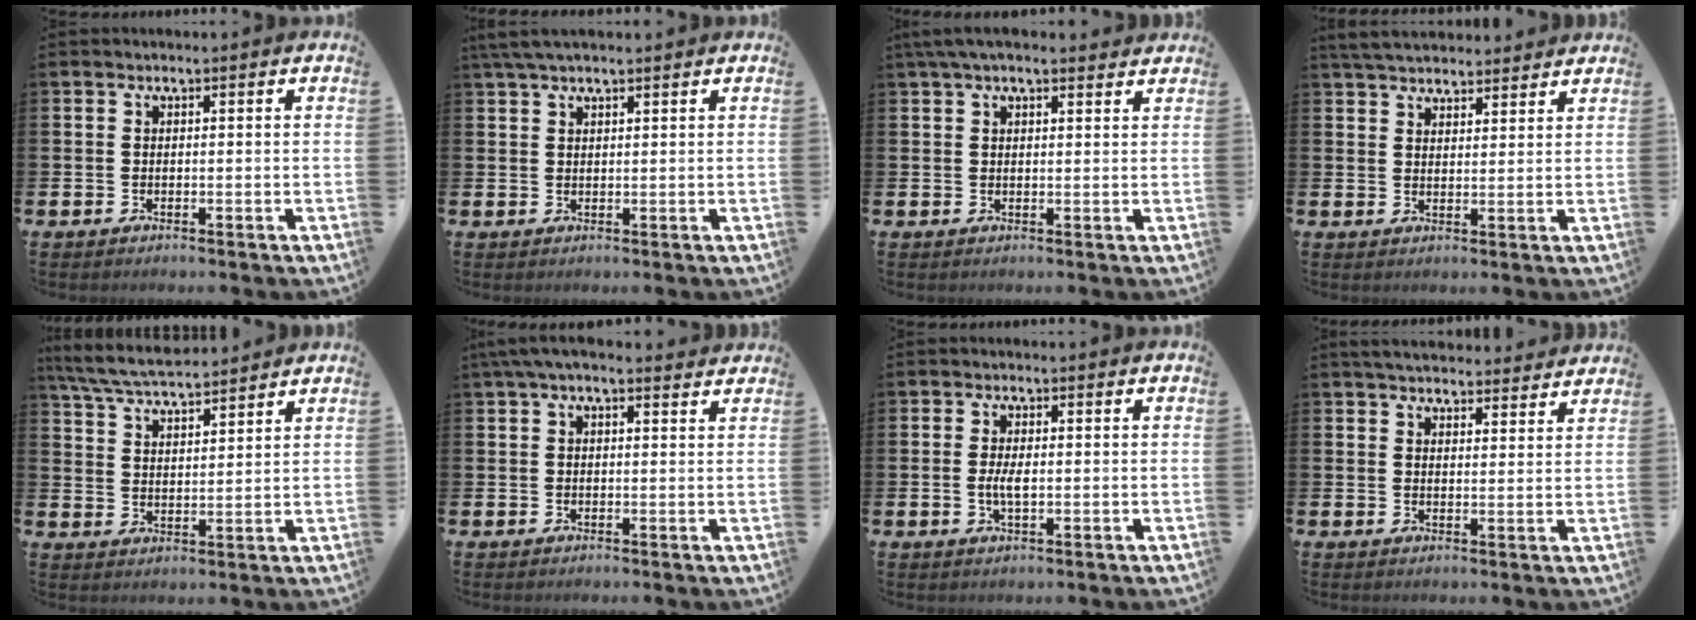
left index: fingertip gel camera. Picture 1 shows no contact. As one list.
[{"total": 3.2, "force": [2.5, 0.8, 1.8], "torque": [-0.033, 0.000, 0.045]}, {"total": 3.5, "force": [2.9, 0.9, 1.7], "torque": [-0.033, -0.005, 0.052]}, {"total": 4.8, "force": [4.6, 1.0, 0.7], "torque": [-0.019, -0.019, 0.084]}, {"total": 6.5, "force": [6.3, 0.8, 1.8], "torque": [-0.056, -0.029, 0.113]}, {"total": 2.9, "force": [2.3, 0.9, 1.7], "torque": [-0.031, -0.002, 0.040]}, {"total": 2.6, "force": [-0.1, 1.0, 2.4], "torque": [-0.039, -0.001, -0.004]}, {"total": 4.5, "force": [4.4, 0.8, 0.7], "torque": [-0.017, -0.022, 0.078]}]